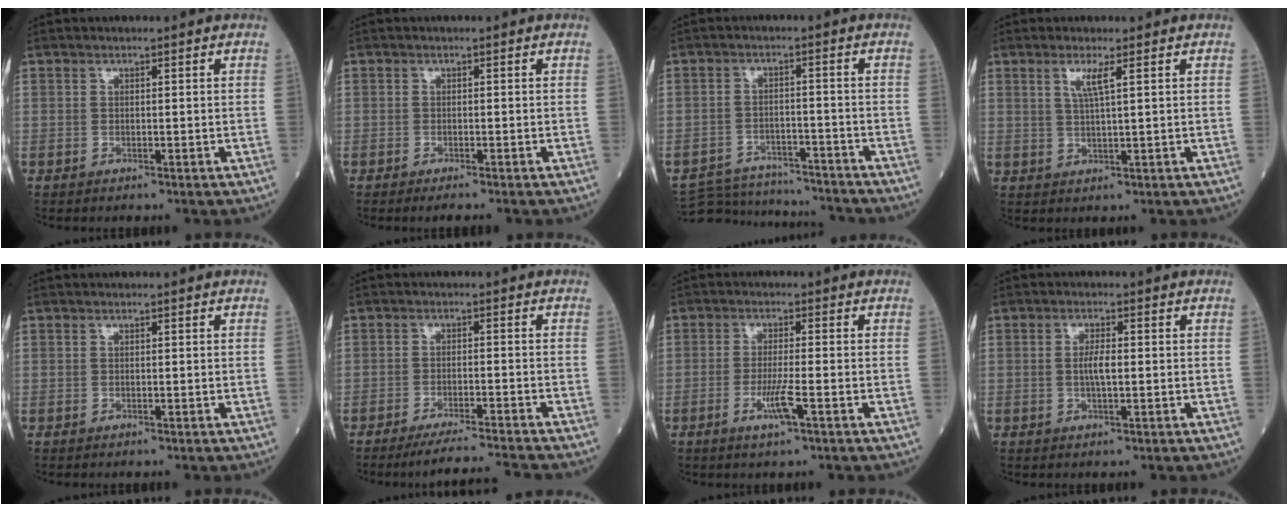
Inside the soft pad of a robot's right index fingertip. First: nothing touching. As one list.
[{"total": 1.5, "force": [-1.0, -0.1, 1.1], "torque": [-0.011, 0.000, -0.015]}, {"total": 12.2, "force": [-11.9, 2.3, 1.7], "torque": [-0.033, 0.011, -0.169]}, {"total": 3.0, "force": [1.3, -0.3, 2.6], "torque": [-0.056, -0.002, 0.026]}, {"total": 0.0}, {"total": 7.2, "force": [-6.6, -1.5, 2.3], "torque": [-0.028, -0.009, -0.112]}, {"total": 4.1, "force": [-1.7, -0.1, 3.8], "torque": [-0.075, -0.008, -0.034]}, {"total": 2.7, "force": [-0.1, 0.5, 2.6], "torque": [-0.053, 0.000, -0.002]}]